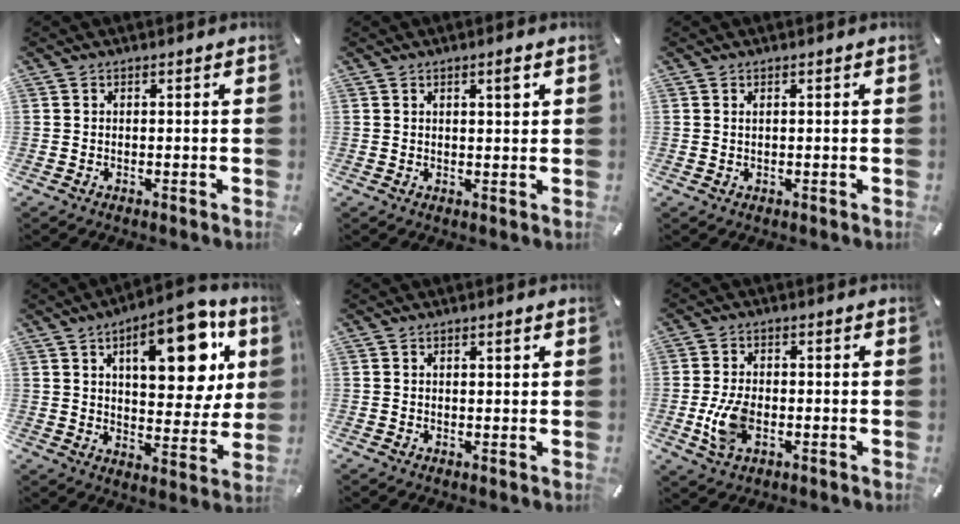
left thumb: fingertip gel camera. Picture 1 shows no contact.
{"total": 2.6, "force": [1.3, 0.5, 2.2], "torque": [-0.038, -0.001, 0.018]}
{"total": 0.6, "force": [0.2, 0.3, 0.5], "torque": [-0.010, 0.001, 0.004]}
{"total": 19.1, "force": [8.4, 8.8, 14.7], "torque": [-0.193, -0.029, 0.131]}
{"total": 1.0, "force": [0.5, 0.4, 0.8], "torque": [-0.015, 0.002, 0.008]}
{"total": 8.0, "force": [-1.8, 4.9, 6.0], "torque": [-0.122, 0.001, -0.032]}